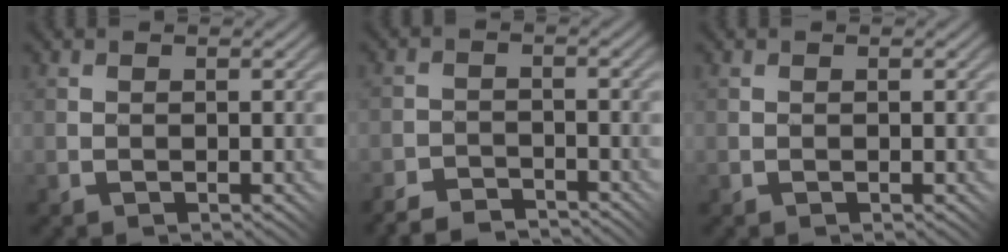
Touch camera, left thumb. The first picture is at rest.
{"total": 3.9, "force": [-3.9, 0.5, 0.4], "torque": [-0.002, 0.003, -0.080]}
{"total": 0.0}